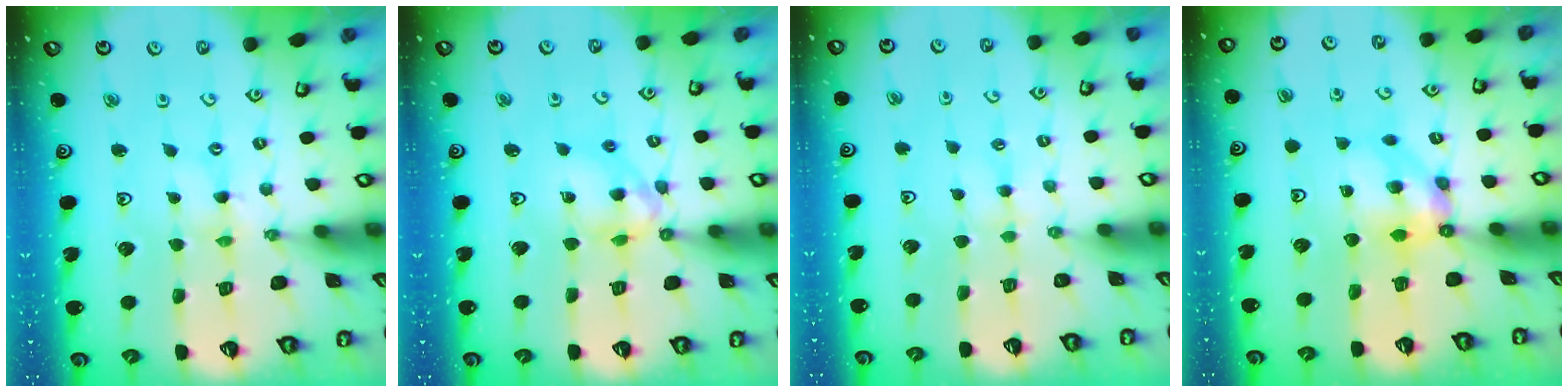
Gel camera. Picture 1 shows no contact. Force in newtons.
{"total": 11.4, "press": 11.3, "slide": 1.4}
{"total": 1.9, "press": 1.9, "slide": 0.3}
{"total": 6.1, "press": 6.1, "slide": 0.2}